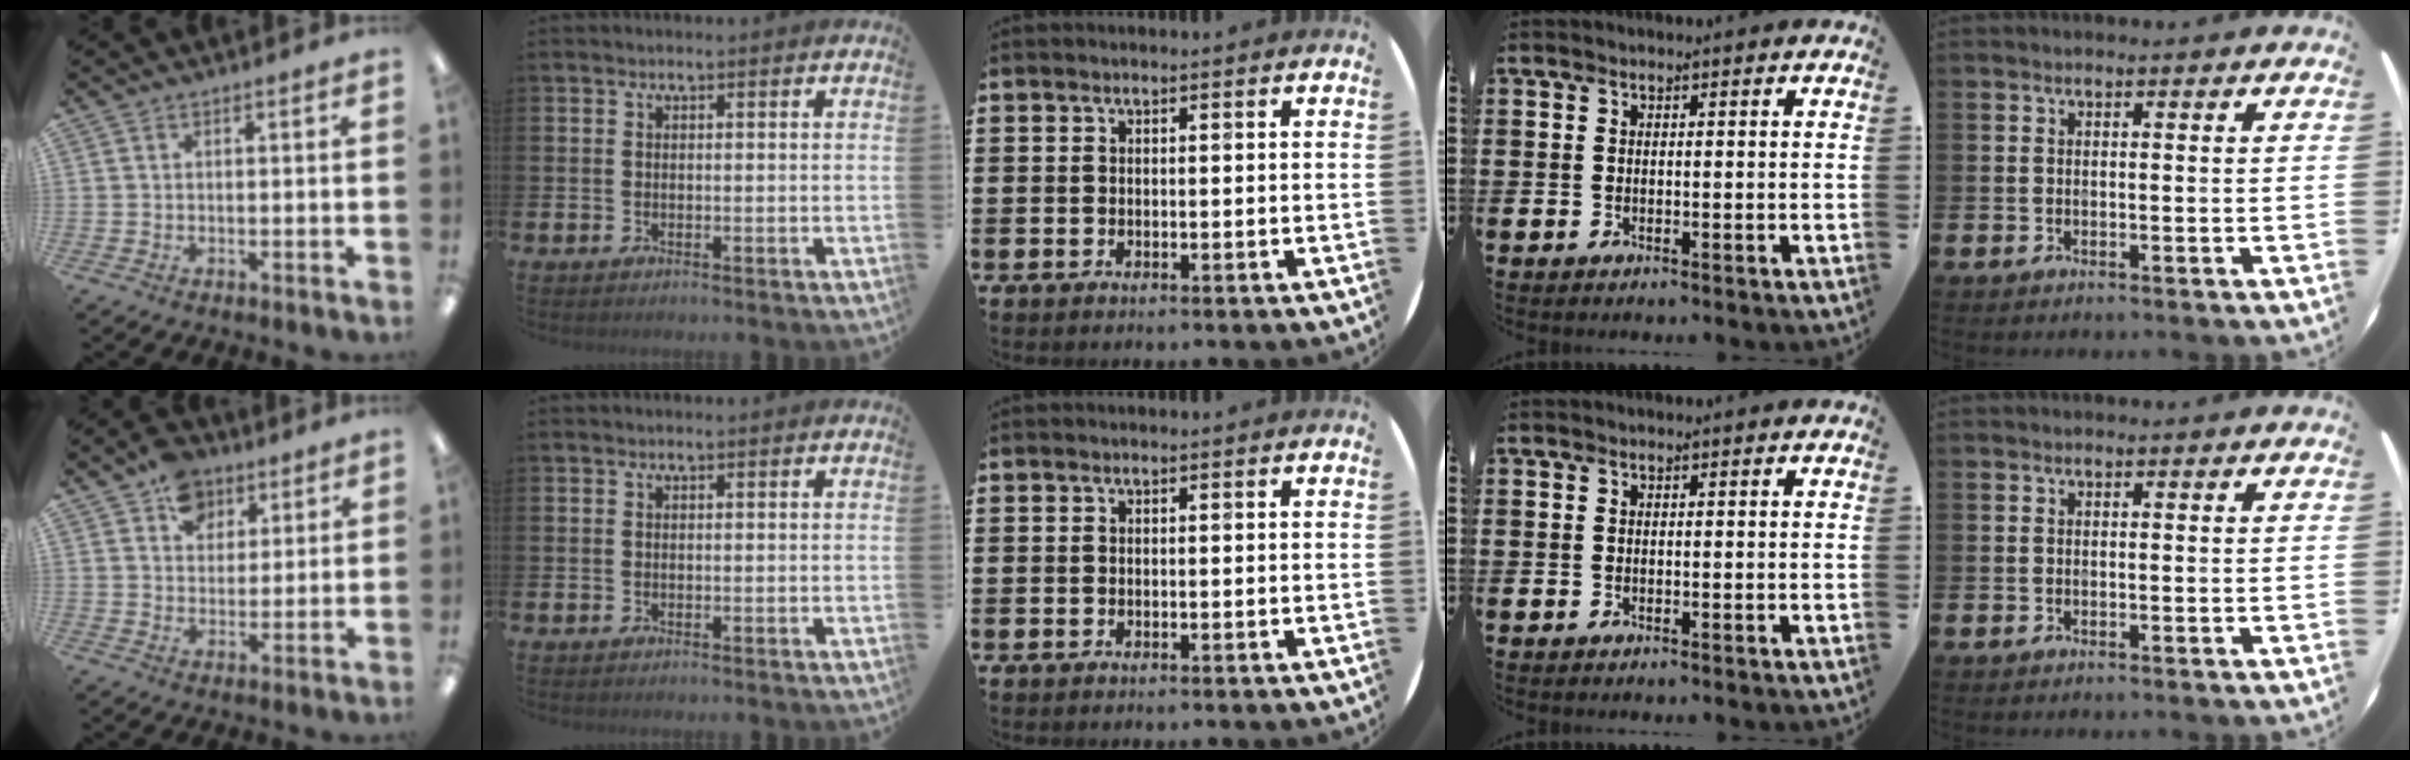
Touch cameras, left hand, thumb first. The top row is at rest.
{"thumb": {"total": 9.4, "force": [5.5, 6.7, 3.7], "torque": [-0.047, -0.020, 0.099]}}